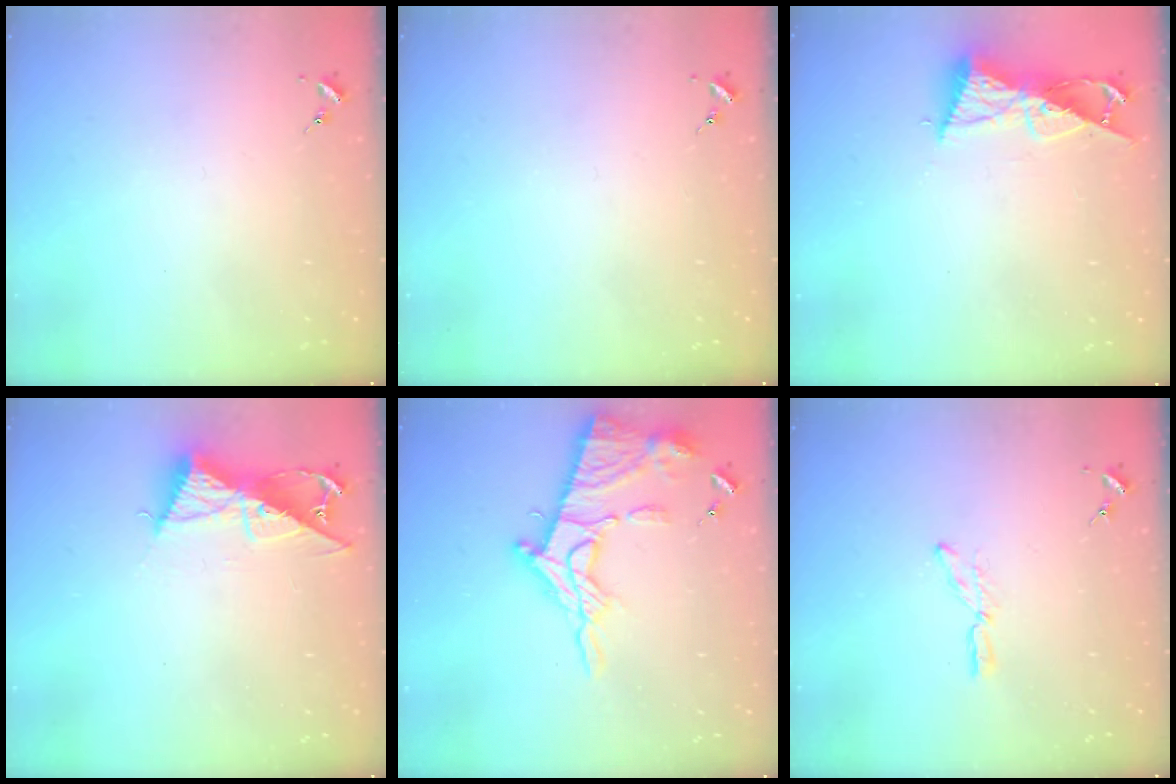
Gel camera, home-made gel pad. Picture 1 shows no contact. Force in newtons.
{"total": 0.0}
{"total": 9.5, "press": 9.4, "slide": 0.7}
{"total": 12.4, "press": 12.4, "slide": 1.0}
{"total": 17.7, "press": 17.7, "slide": 1.6}
{"total": 6.5, "press": 6.5, "slide": 0.4}